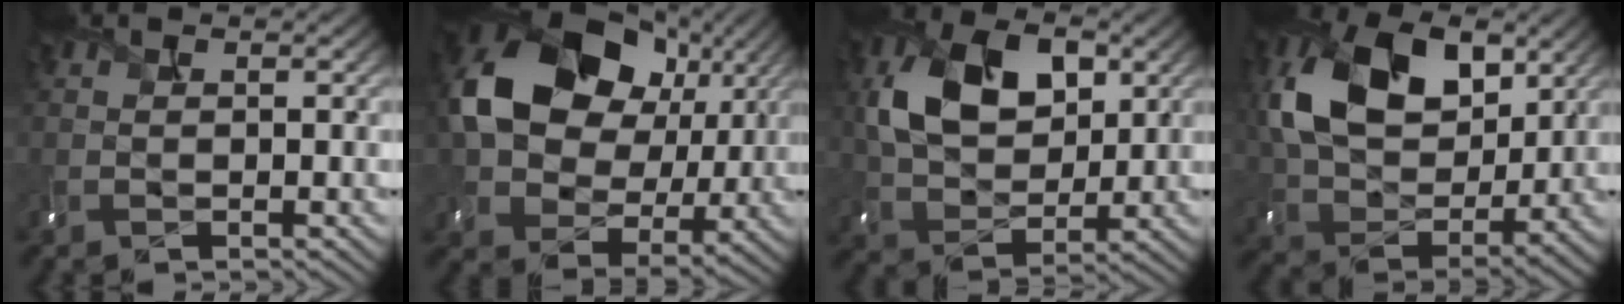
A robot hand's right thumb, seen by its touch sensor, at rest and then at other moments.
{"total": 17.0, "force": [5.1, 12.8, 10.0], "torque": [-0.204, 0.021, 0.099]}
{"total": 10.7, "force": [3.2, 7.2, 7.3], "torque": [-0.152, 0.006, 0.057]}
{"total": 14.3, "force": [5.2, 9.2, 9.6], "torque": [-0.207, 0.010, 0.098]}